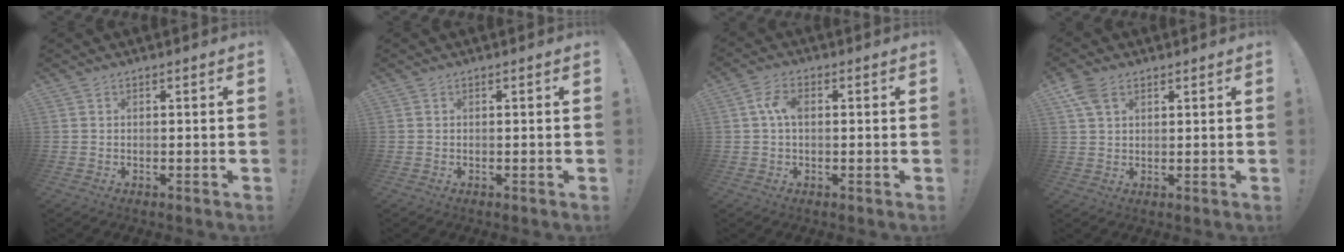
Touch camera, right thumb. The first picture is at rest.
{"total": 0.0}
{"total": 5.2, "force": [0.5, 2.9, 4.3], "torque": [-0.080, 0.007, 0.007]}
{"total": 5.4, "force": [2.9, 3.2, 3.3], "torque": [-0.058, -0.005, 0.056]}